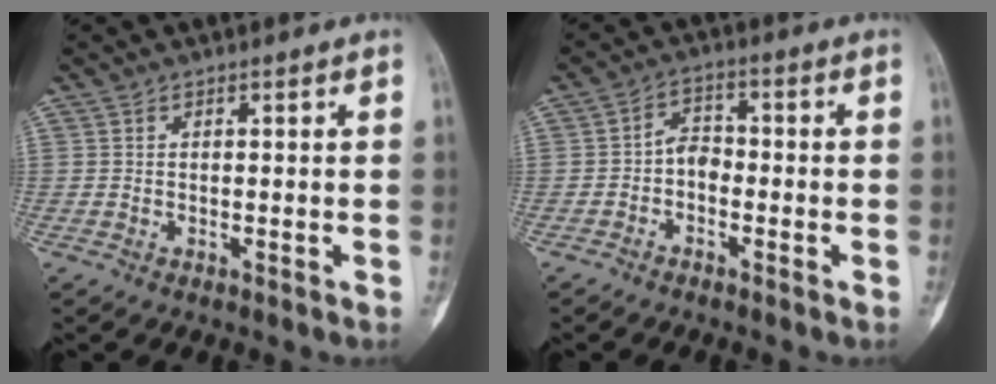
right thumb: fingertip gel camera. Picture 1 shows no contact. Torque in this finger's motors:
{"motor_torque": [1.39, 0.70, -0.19, -0.11, 0.00]}